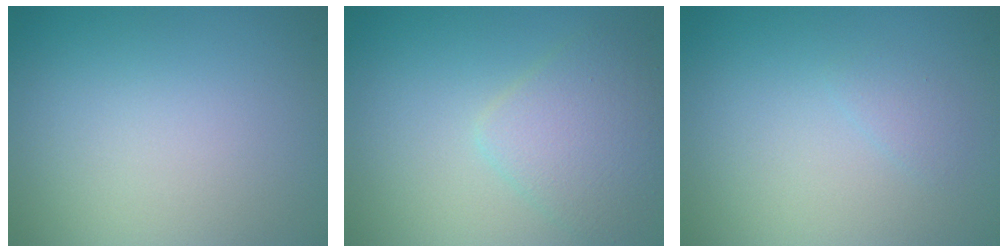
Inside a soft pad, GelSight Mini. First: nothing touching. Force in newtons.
{"total": 3.7, "press": 3.7, "slide": 0.1}
{"total": 0.9, "press": 0.9, "slide": 0.0}